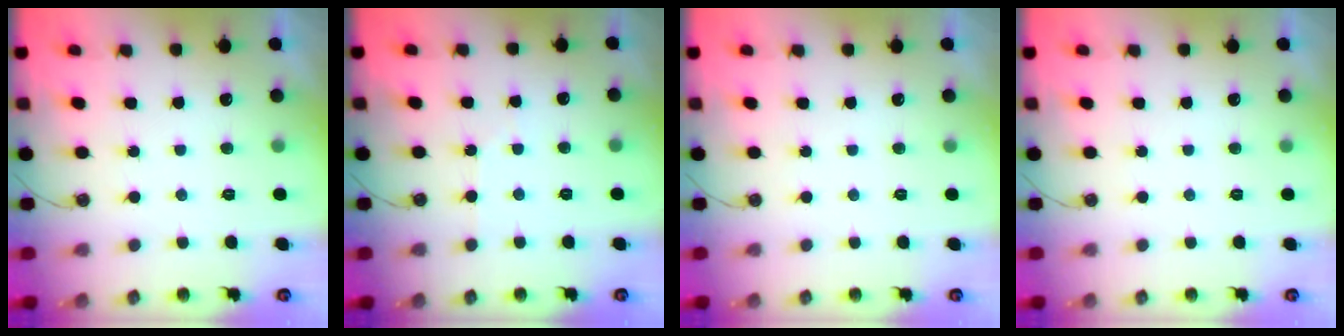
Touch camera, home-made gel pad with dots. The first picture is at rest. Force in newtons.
{"total": 2.4, "press": 2.4, "slide": 0.4}
{"total": 0.0}
{"total": 0.0}